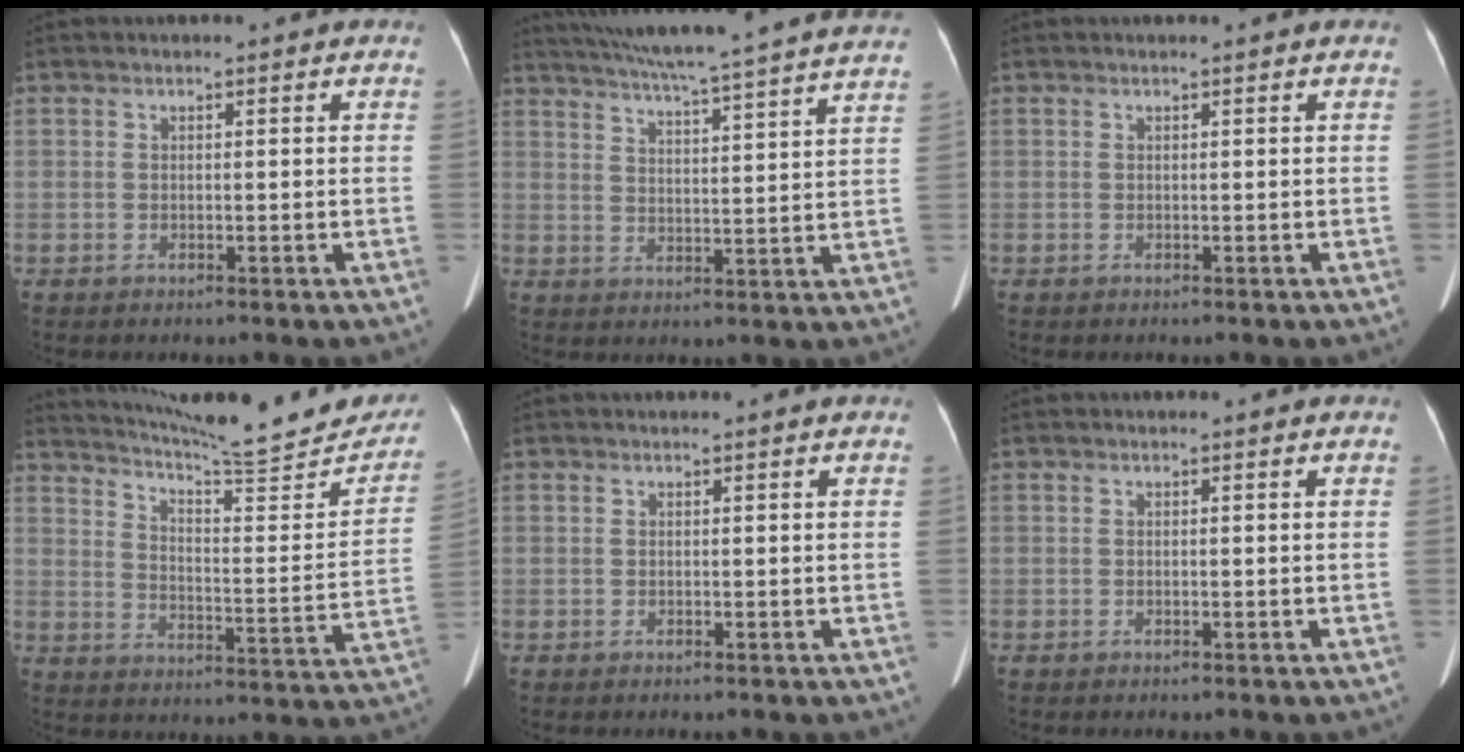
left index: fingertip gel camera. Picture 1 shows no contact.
{"total": 25.0, "force": [22.4, -0.7, 11.1], "torque": [-0.185, -0.020, 0.290]}
{"total": 0.0}
{"total": 22.6, "force": [20.6, 2.2, 9.0], "torque": [-0.130, -0.053, 0.270]}
{"total": 0.0}
{"total": 0.0}